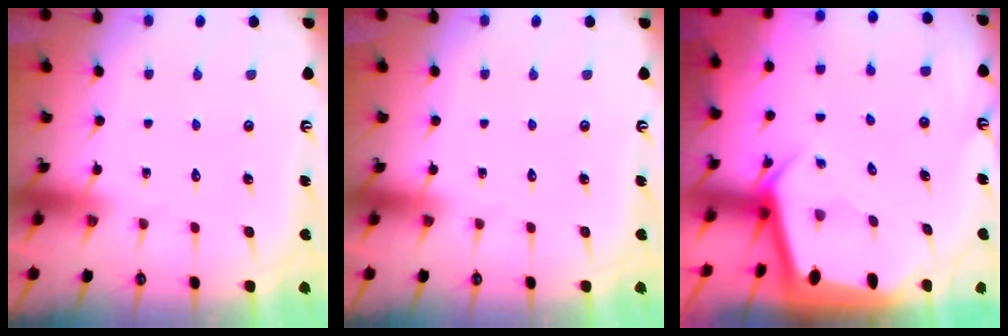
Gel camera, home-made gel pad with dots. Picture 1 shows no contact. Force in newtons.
{"total": 0.0}
{"total": 4.0, "press": 3.9, "slide": 0.3}